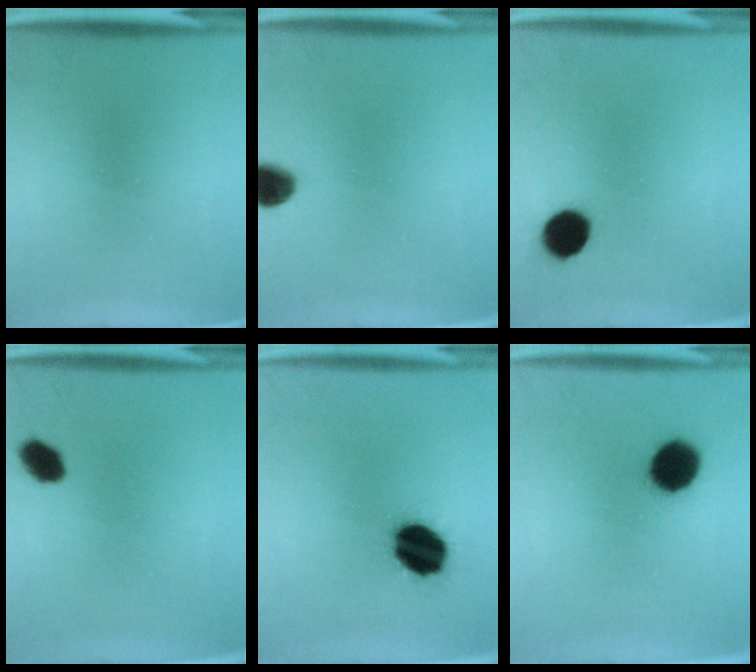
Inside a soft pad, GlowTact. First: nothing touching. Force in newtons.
{"total": 6.1}
{"total": 7.4}
{"total": 4.5}
{"total": 13.6}
{"total": 9.5}